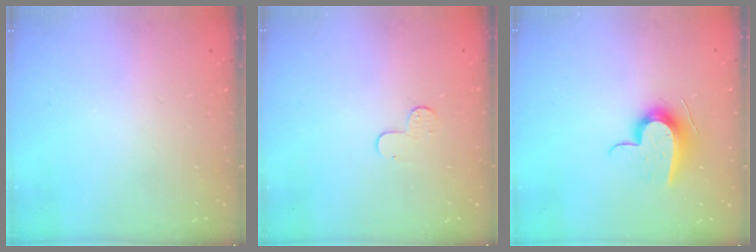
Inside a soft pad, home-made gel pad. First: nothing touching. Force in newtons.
{"total": 4.3, "press": 4.3, "slide": 0.4}
{"total": 12.4, "press": 12.4, "slide": 0.4}